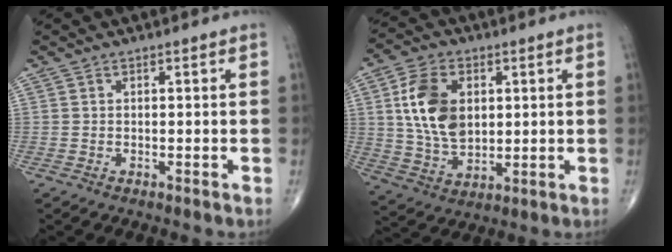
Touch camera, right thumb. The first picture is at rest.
{"total": 13.1, "force": [2.7, 8.5, 9.6], "torque": [-0.163, -0.009, 0.054]}